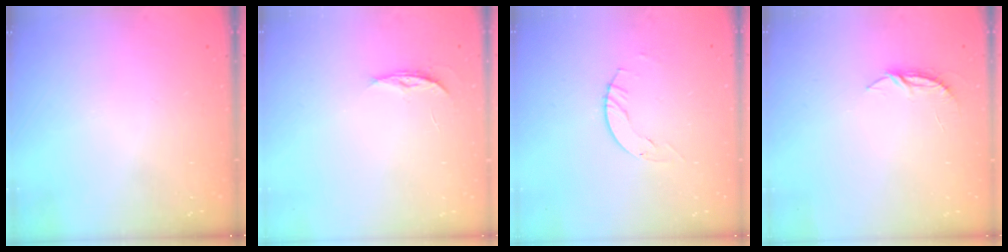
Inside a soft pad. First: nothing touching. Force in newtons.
{"total": 3.5, "press": 3.5, "slide": 0.4}
{"total": 2.9, "press": 2.9, "slide": 0.4}
{"total": 3.7, "press": 3.6, "slide": 0.4}